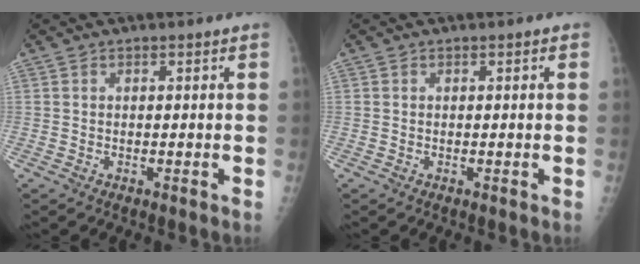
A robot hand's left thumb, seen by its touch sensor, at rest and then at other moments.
{"total": 0.0}